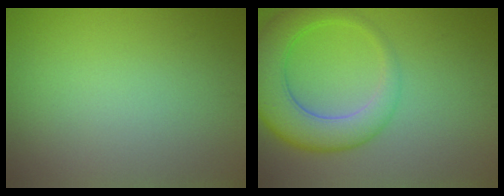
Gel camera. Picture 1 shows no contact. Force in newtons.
{"total": 6.6, "press": 6.6, "slide": 0.3}